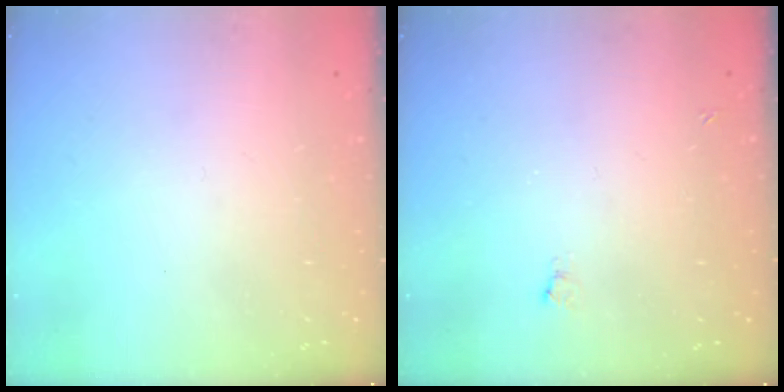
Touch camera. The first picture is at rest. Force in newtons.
{"total": 2.6, "press": 2.6, "slide": 0.5}